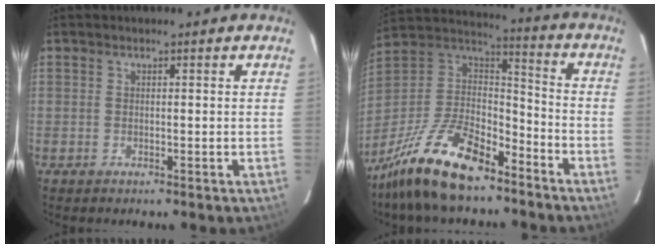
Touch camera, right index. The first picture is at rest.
{"total": 20.6, "force": [-14.7, 7.8, 12.1], "torque": [-0.256, -0.005, -0.262]}